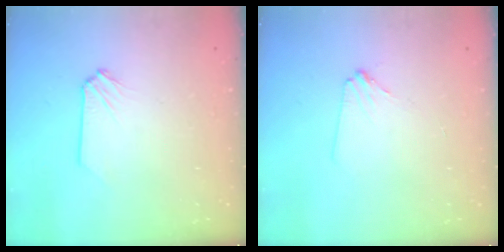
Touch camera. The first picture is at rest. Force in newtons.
{"total": 2.3, "press": 2.3, "slide": 0.2}